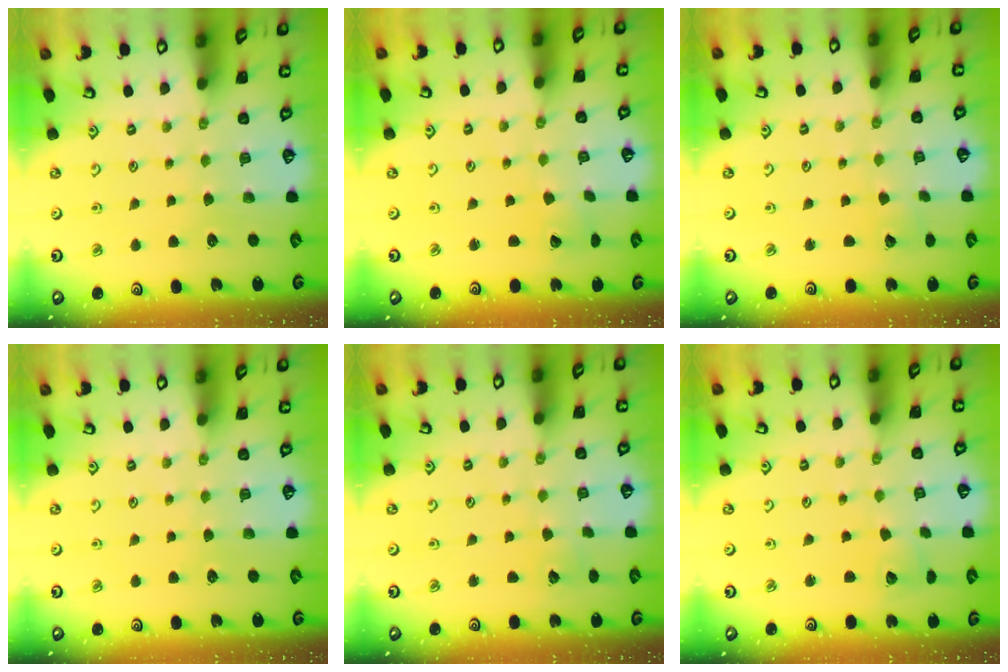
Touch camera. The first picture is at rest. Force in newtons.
{"total": 0.9, "press": 0.9, "slide": 0.1}
{"total": 2.1, "press": 2.1, "slide": 0.2}
{"total": 0.0}
{"total": 2.8, "press": 2.8, "slide": 0.3}
{"total": 2.2, "press": 2.2, "slide": 0.3}